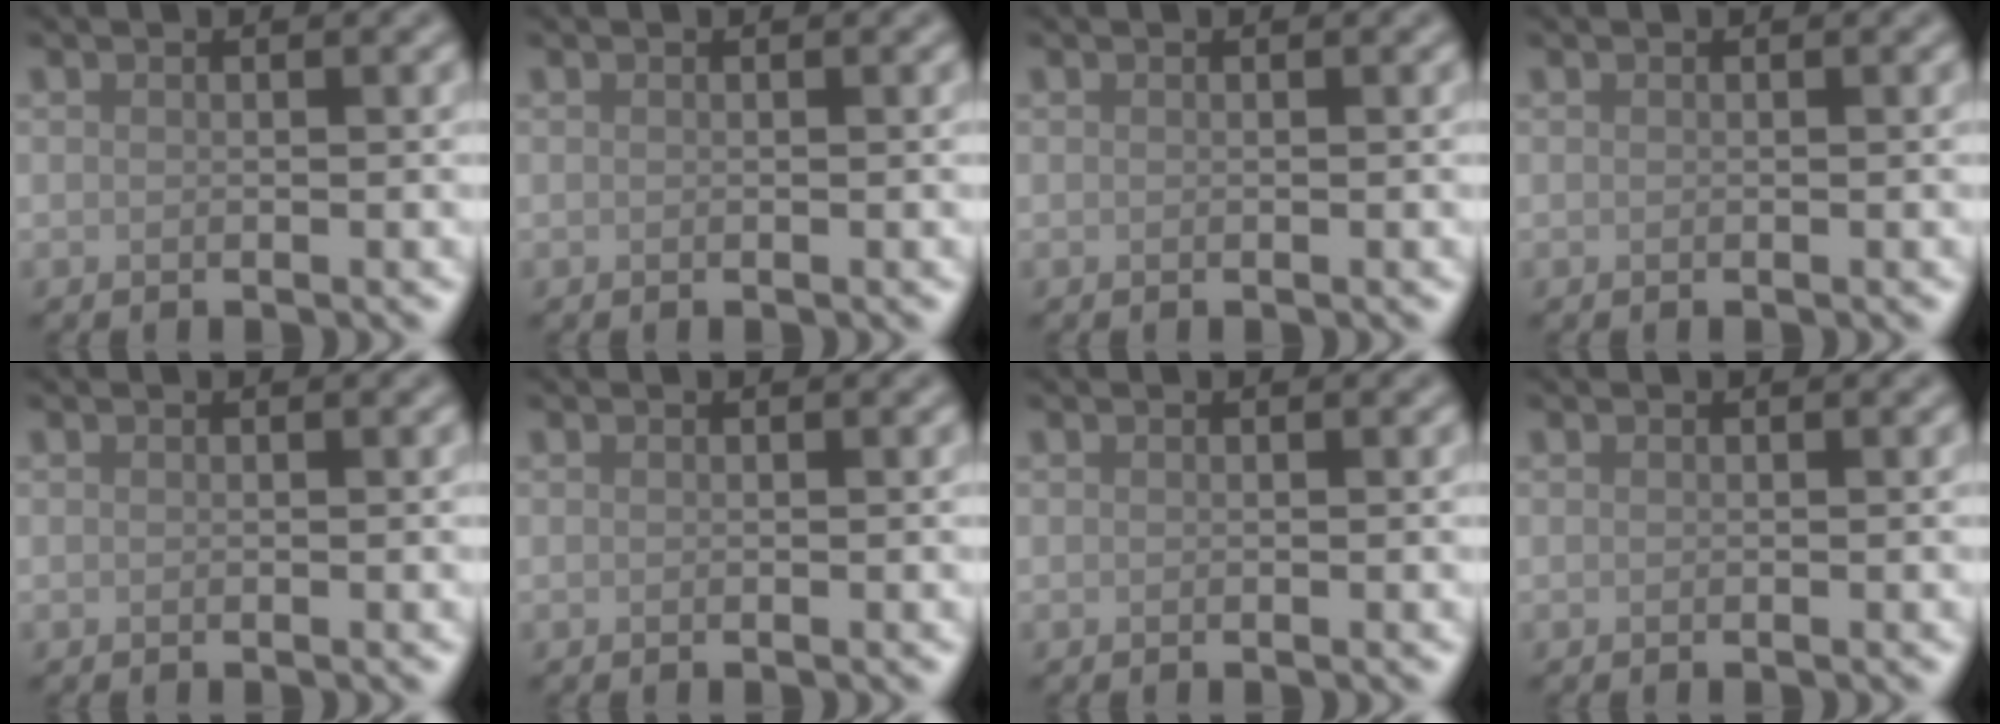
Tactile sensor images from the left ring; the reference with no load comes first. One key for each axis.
{"total": 0.0}
{"total": 0.0}
{"total": 0.0}
{"total": 0.0}
{"total": 0.0}
{"total": 0.0}
{"total": 0.0}